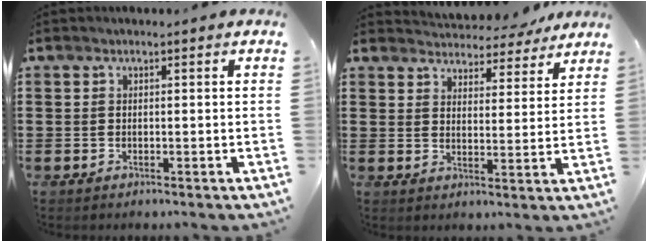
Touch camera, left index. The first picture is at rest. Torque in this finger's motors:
{"motor_torque": [-0.18, -0.13, -0.12, -0.12]}